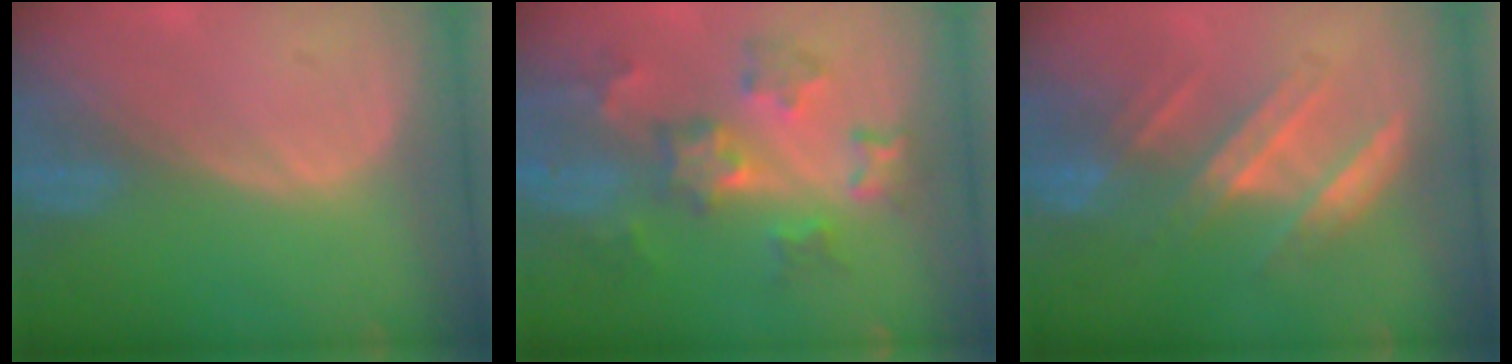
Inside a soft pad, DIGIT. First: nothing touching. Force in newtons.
{"total": 8.2, "press": 7.7, "slide": 2.6}
{"total": 6.9, "press": 6.8, "slide": 1.2}